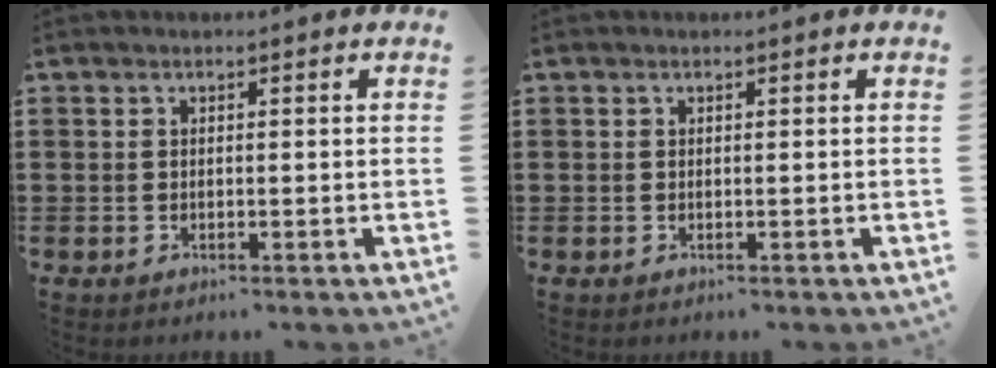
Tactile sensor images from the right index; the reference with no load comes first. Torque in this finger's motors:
{"motor_torque": [-0.06, 0.04, 0.00, 0.00]}